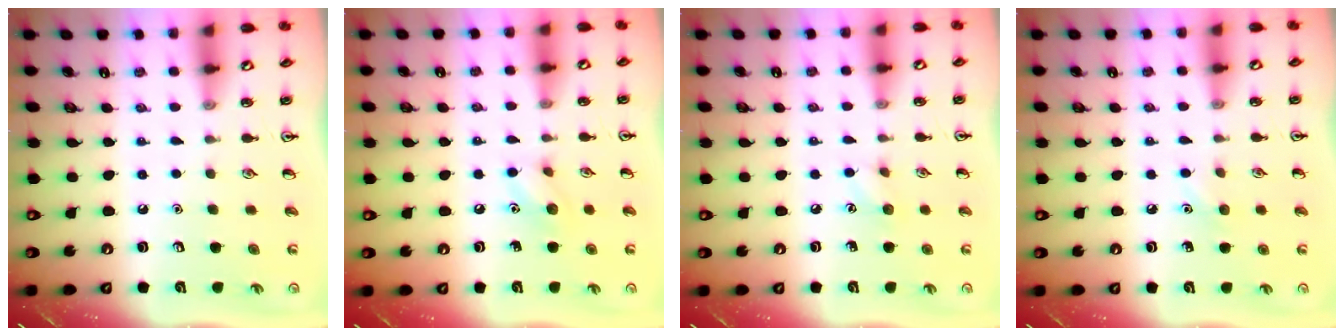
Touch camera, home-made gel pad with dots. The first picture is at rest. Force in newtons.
{"total": 6.8, "press": 6.7, "slide": 0.8}
{"total": 5.8, "press": 5.6, "slide": 1.5}
{"total": 5.7, "press": 5.5, "slide": 1.8}